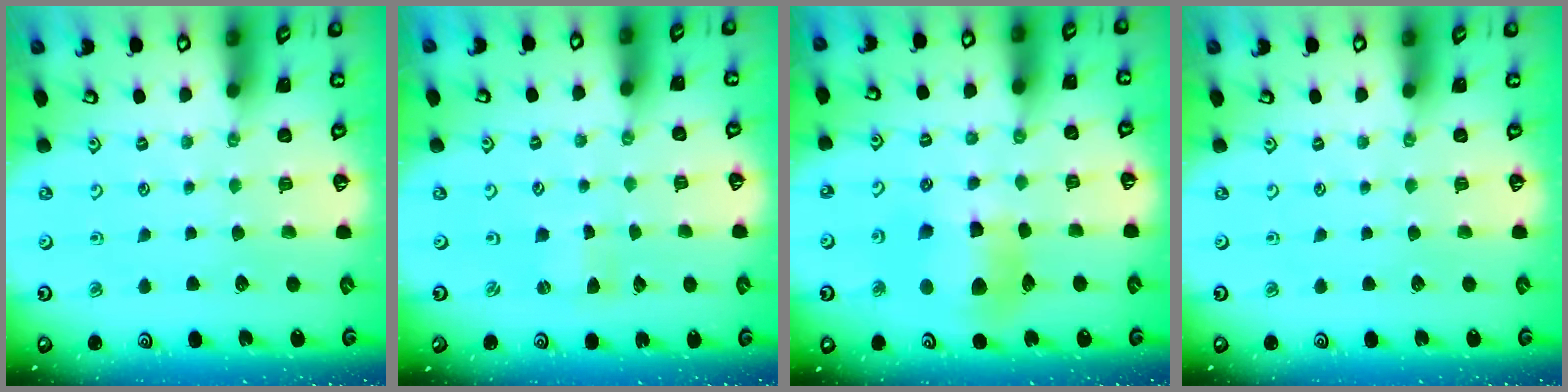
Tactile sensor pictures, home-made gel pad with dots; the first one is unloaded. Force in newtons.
{"total": 1.1, "press": 1.1, "slide": 0.2}
{"total": 12.1, "press": 11.9, "slide": 1.8}
{"total": 0.0}